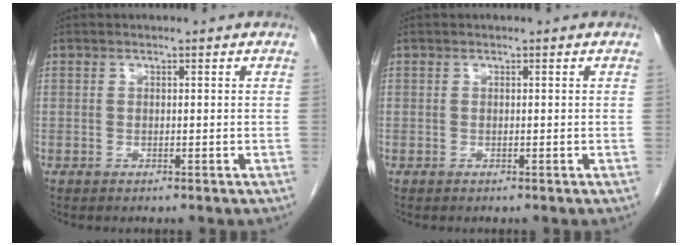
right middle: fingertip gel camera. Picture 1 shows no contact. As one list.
[{"total": 0.0}]